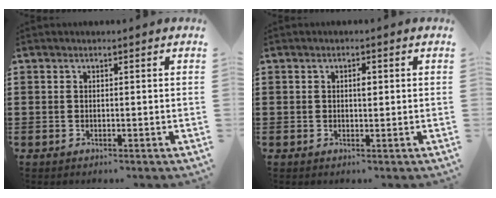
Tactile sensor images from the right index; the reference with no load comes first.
{"total": 1.4, "force": [0.3, 0.5, 1.3], "torque": [-0.018, 0.000, 0.001]}